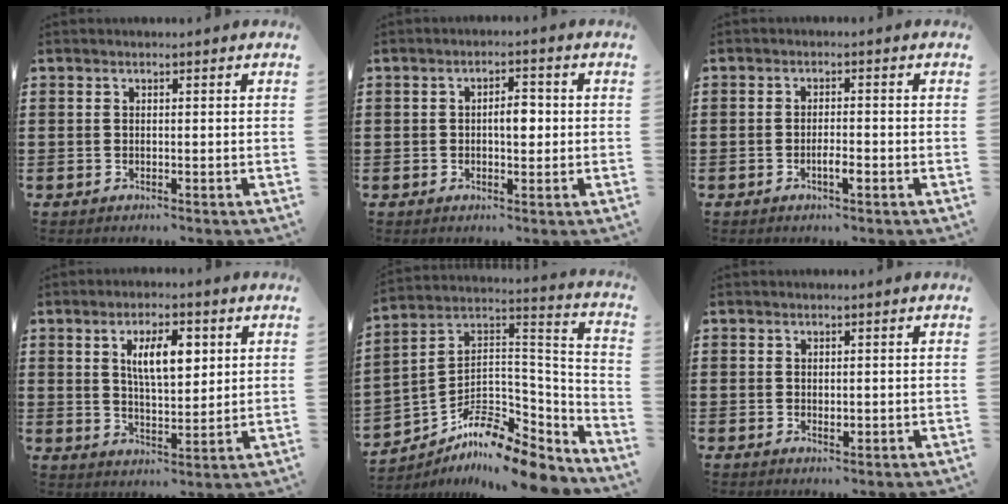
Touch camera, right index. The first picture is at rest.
{"total": 3.5, "force": [-0.1, 1.6, 3.2], "torque": [-0.052, 0.003, -0.006]}
{"total": 2.3, "force": [-1.2, 0.6, 1.9], "torque": [-0.033, 0.002, -0.021]}
{"total": 7.4, "force": [2.4, 3.0, 6.3], "torque": [-0.115, 0.003, 0.036]}
{"total": 9.1, "force": [-7.5, 2.8, 4.2], "torque": [-0.087, 0.001, -0.149]}
{"total": 0.8, "force": [0.2, 0.5, 0.5], "torque": [-0.011, 0.003, 0.004]}